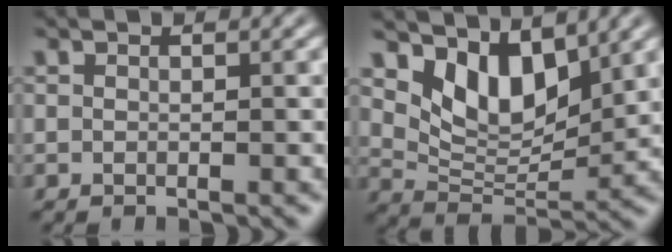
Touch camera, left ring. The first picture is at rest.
{"total": 6.0, "force": [3.8, 3.1, 3.4], "torque": [-0.069, -0.015, 0.065]}